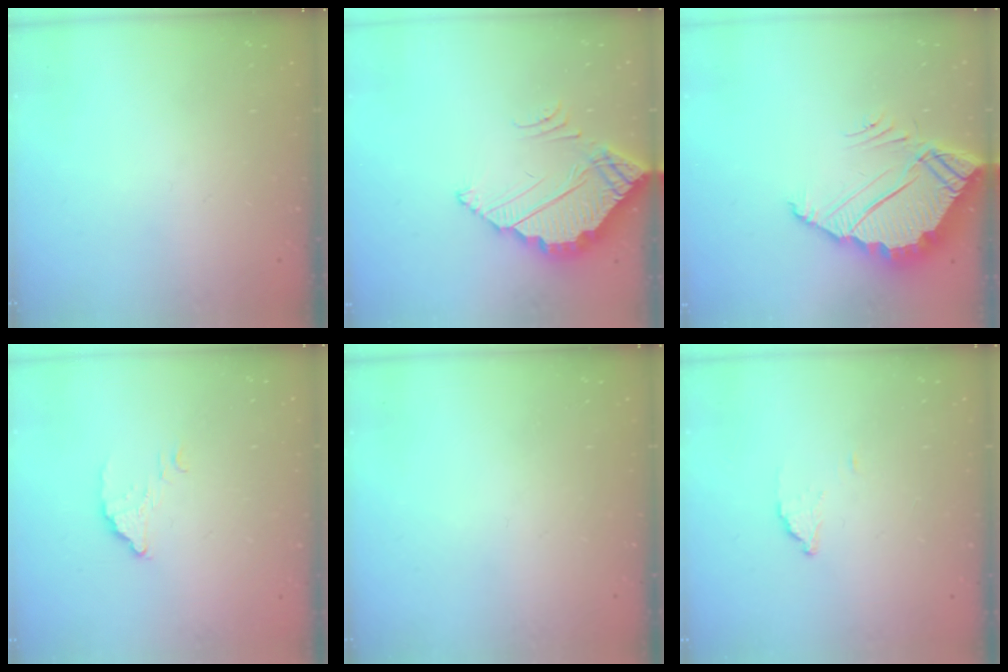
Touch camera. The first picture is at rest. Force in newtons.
{"total": 3.9, "press": 3.8, "slide": 0.3}
{"total": 8.5, "press": 8.5, "slide": 0.5}
{"total": 3.3, "press": 3.3, "slide": 0.1}
{"total": 0.0}
{"total": 1.9, "press": 1.9, "slide": 0.1}